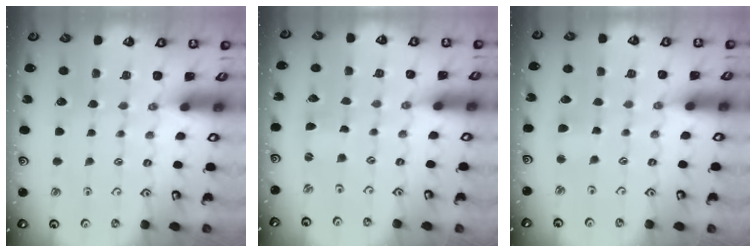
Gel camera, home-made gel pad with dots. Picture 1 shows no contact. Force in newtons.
{"total": 0.6, "press": 0.6, "slide": 0.1}
{"total": 3.1, "press": 3.0, "slide": 0.5}